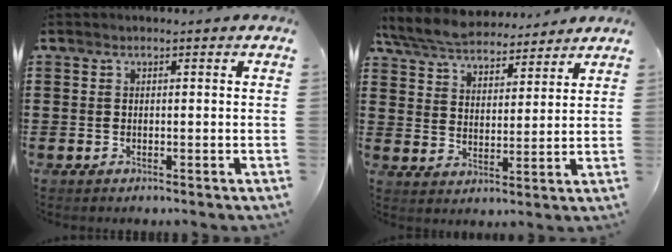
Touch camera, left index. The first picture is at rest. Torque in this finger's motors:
{"motor_torque": [0.28, 0.08, 0.62, 0.15]}